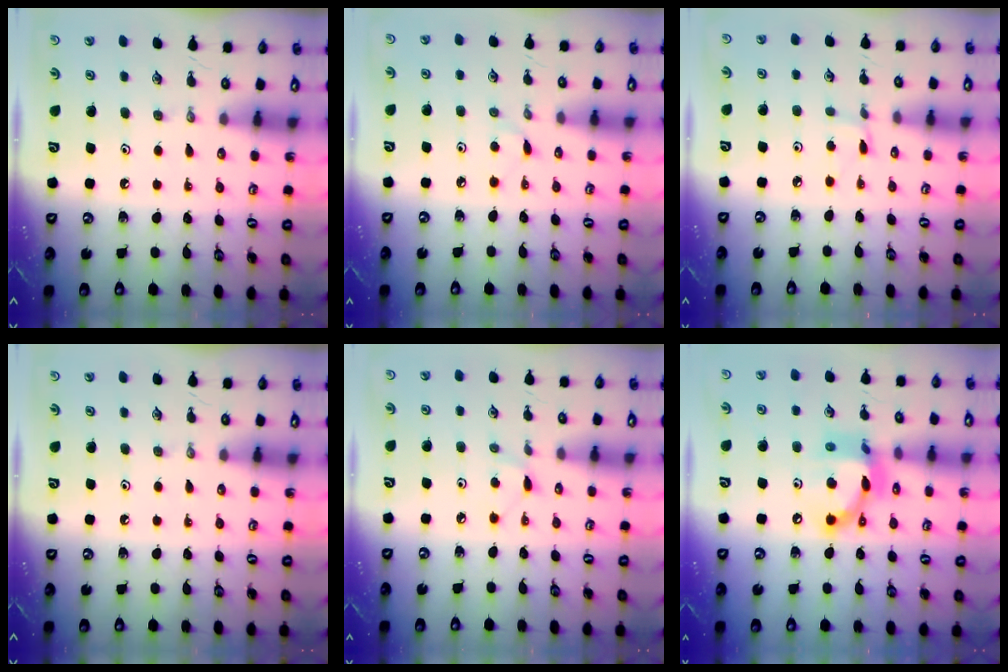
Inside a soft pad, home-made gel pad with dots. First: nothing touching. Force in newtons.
{"total": 3.9, "press": 3.8, "slide": 0.5}
{"total": 1.6, "press": 1.6, "slide": 0.2}
{"total": 0.0}
{"total": 3.8, "press": 3.8, "slide": 0.6}
{"total": 14.0, "press": 13.9, "slide": 1.3}